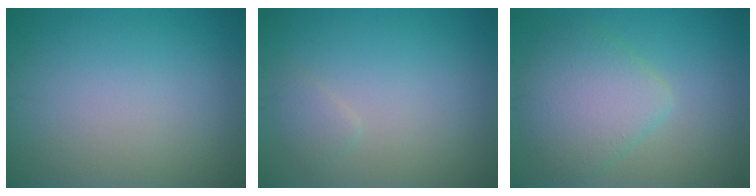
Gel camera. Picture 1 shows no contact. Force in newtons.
{"total": 1.1, "press": 1.1, "slide": 0.1}
{"total": 5.0, "press": 5.0, "slide": 0.2}